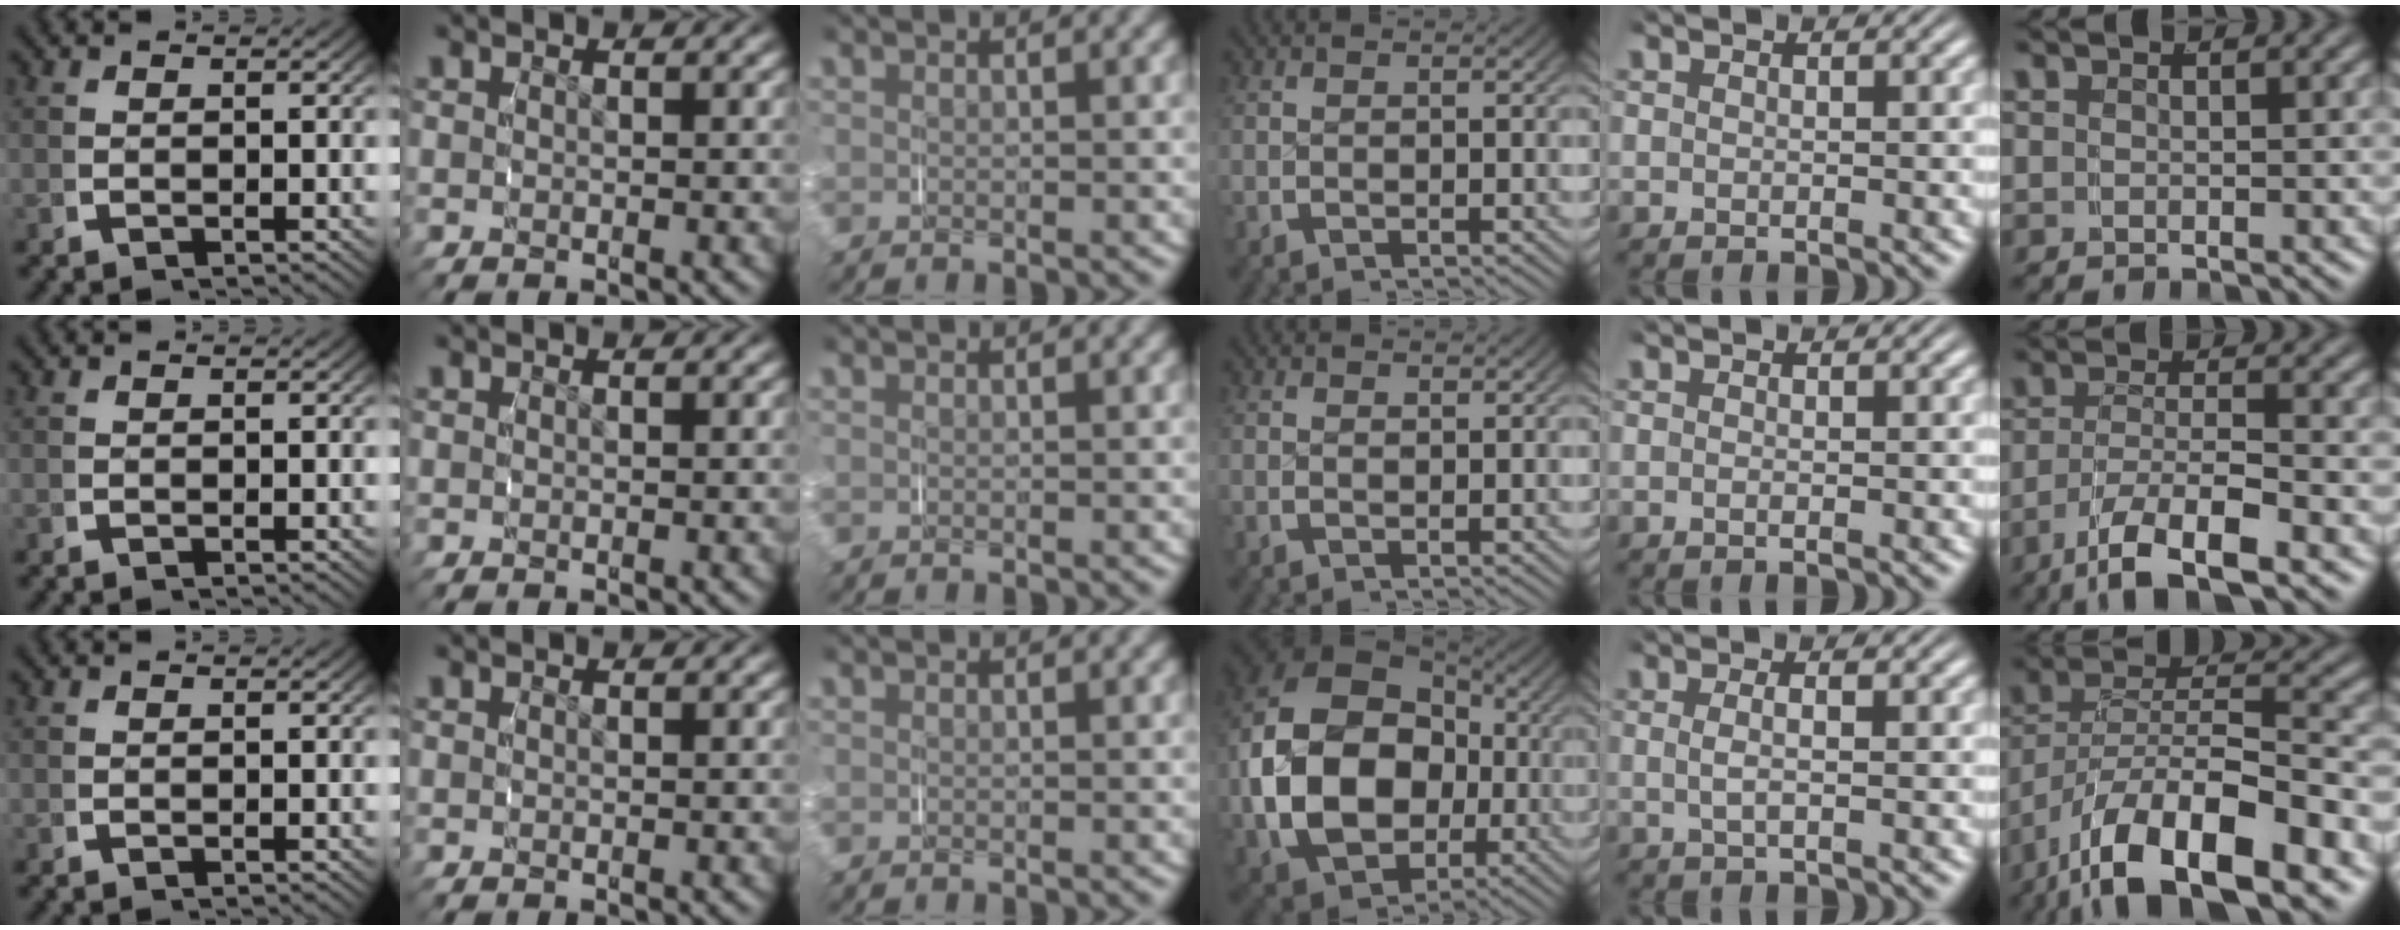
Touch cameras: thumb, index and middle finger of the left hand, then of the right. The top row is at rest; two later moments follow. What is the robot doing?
{"motion": "grasp_and_lifting", "object": "shorts"}